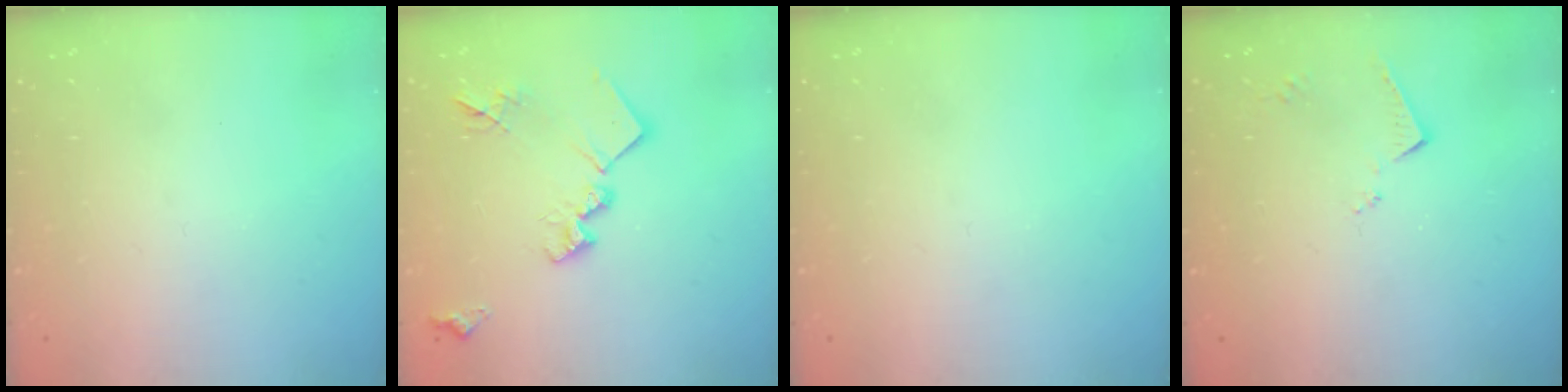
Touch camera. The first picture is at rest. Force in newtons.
{"total": 16.6, "press": 16.6, "slide": 0.5}
{"total": 0.0}
{"total": 7.3, "press": 7.3, "slide": 0.3}